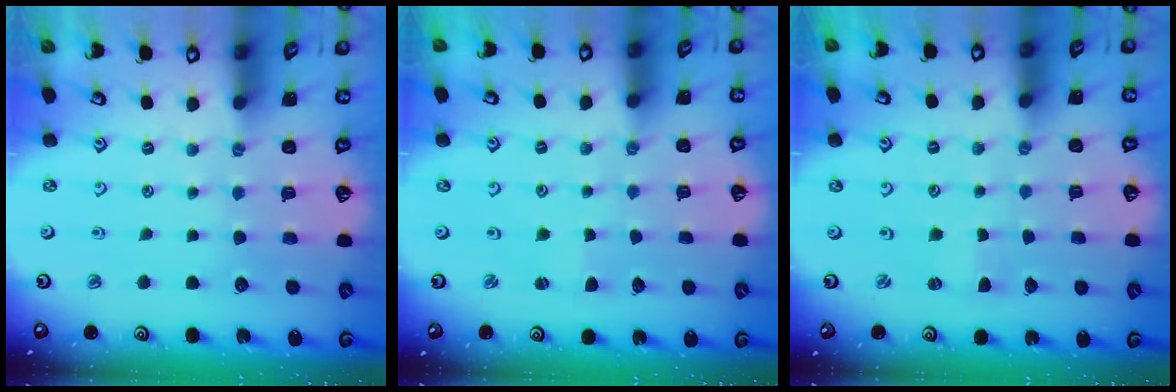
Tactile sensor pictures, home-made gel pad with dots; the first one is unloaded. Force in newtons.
{"total": 1.1, "press": 1.1, "slide": 0.2}
{"total": 0.7, "press": 0.7, "slide": 0.1}